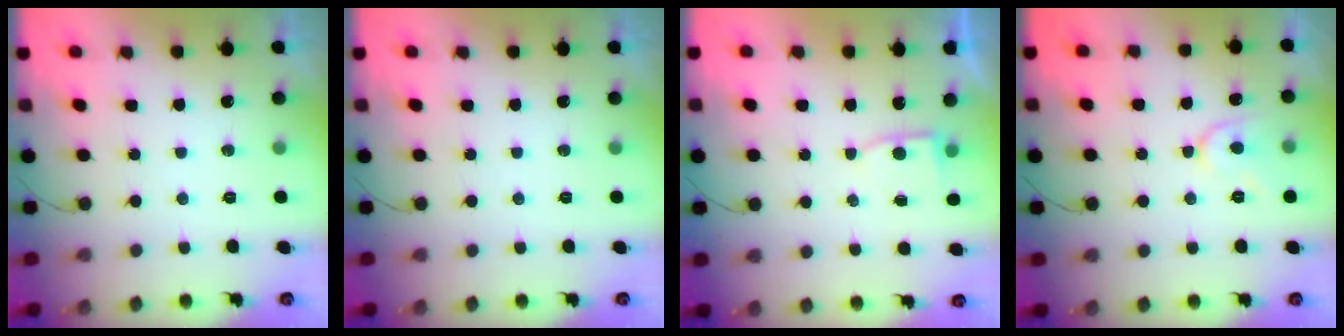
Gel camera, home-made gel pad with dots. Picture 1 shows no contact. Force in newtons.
{"total": 0.0}
{"total": 3.3, "press": 3.2, "slide": 0.3}
{"total": 7.7, "press": 7.6, "slide": 0.8}